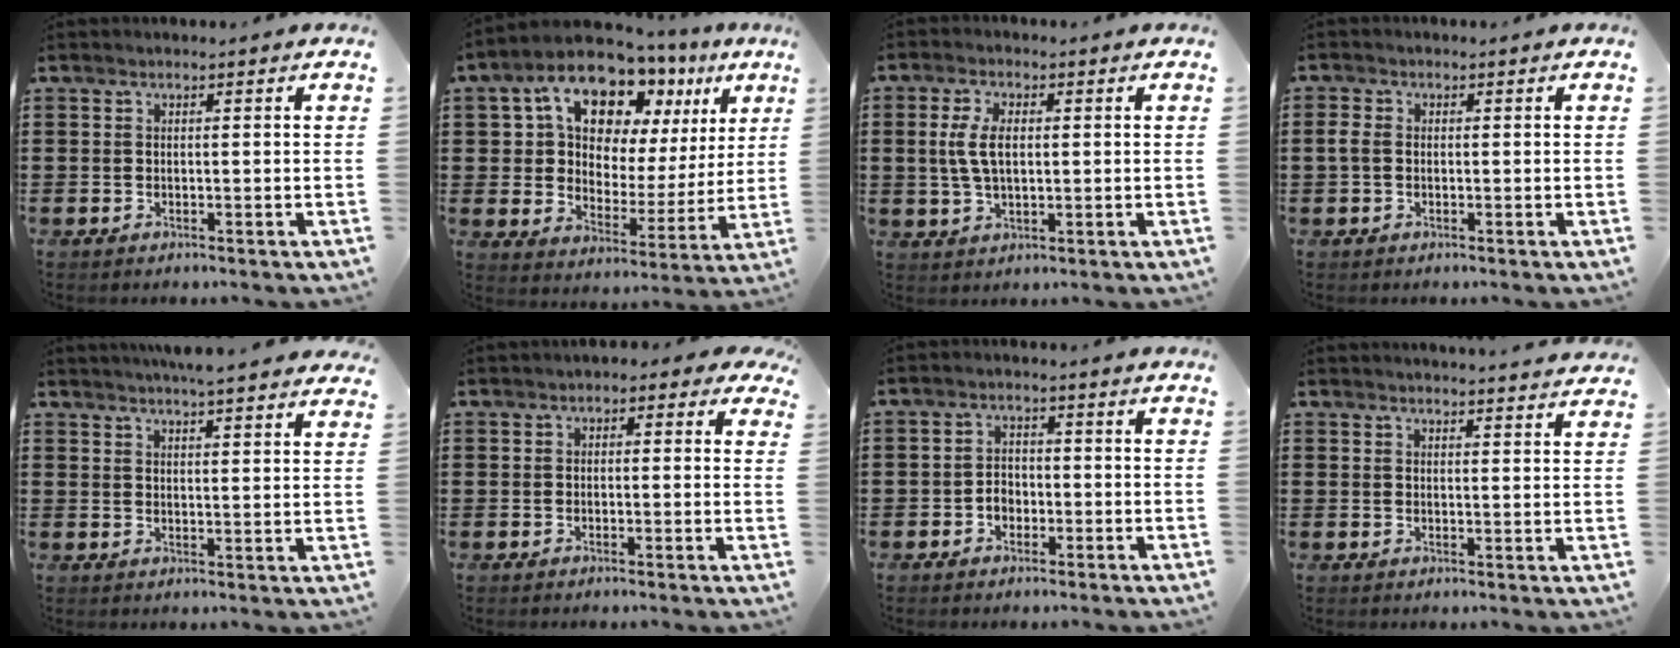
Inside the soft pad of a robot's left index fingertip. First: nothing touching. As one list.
[{"total": 13.0, "force": [8.2, 7.2, 7.0], "torque": [-0.148, -0.038, 0.144]}, {"total": 5.5, "force": [0.7, 2.6, 4.8], "torque": [-0.119, 0.003, 0.003]}, {"total": 2.0, "force": [-0.2, 1.3, 1.5], "torque": [-0.046, -0.002, -0.009]}, {"total": 4.5, "force": [4.3, -0.2, 1.1], "torque": [-0.034, -0.015, 0.080]}, {"total": 1.3, "force": [0.3, 0.9, 0.8], "torque": [-0.011, 0.004, 0.001]}, {"total": 2.4, "force": [-1.0, 1.9, 1.1], "torque": [-0.025, 0.004, -0.023]}, {"total": 2.8, "force": [2.7, -0.4, 0.2], "torque": [-0.002, -0.014, 0.050]}]